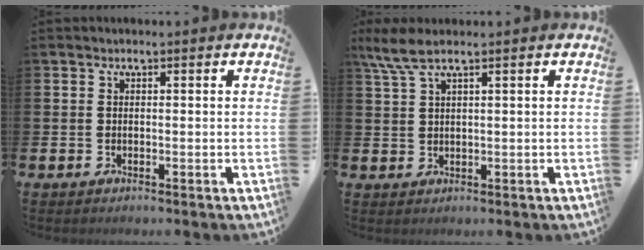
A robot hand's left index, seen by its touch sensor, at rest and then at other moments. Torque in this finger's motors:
{"motor_torque": [-0.08, -0.06, 0.43, 0.14]}